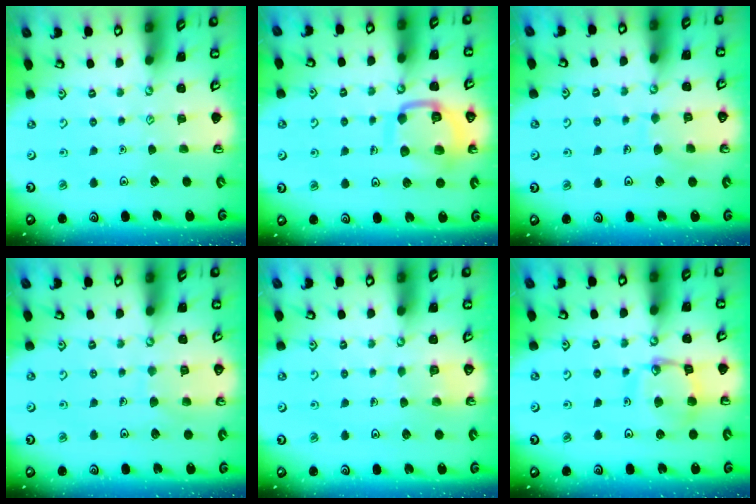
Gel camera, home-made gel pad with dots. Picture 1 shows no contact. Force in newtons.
{"total": 12.8, "press": 12.8, "slide": 1.3}
{"total": 6.4, "press": 6.4, "slide": 0.6}
{"total": 7.4, "press": 7.4, "slide": 0.4}
{"total": 2.9, "press": 2.9, "slide": 0.2}
{"total": 13.8, "press": 13.7, "slide": 1.5}